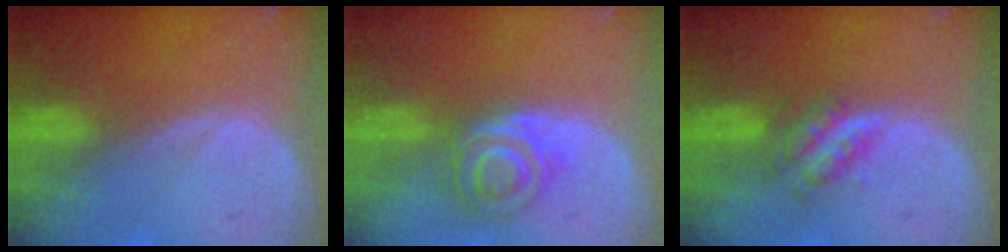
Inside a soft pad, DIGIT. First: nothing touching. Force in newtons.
{"total": 6.0, "press": 5.5, "slide": 2.2}
{"total": 4.8, "press": 4.4, "slide": 1.8}